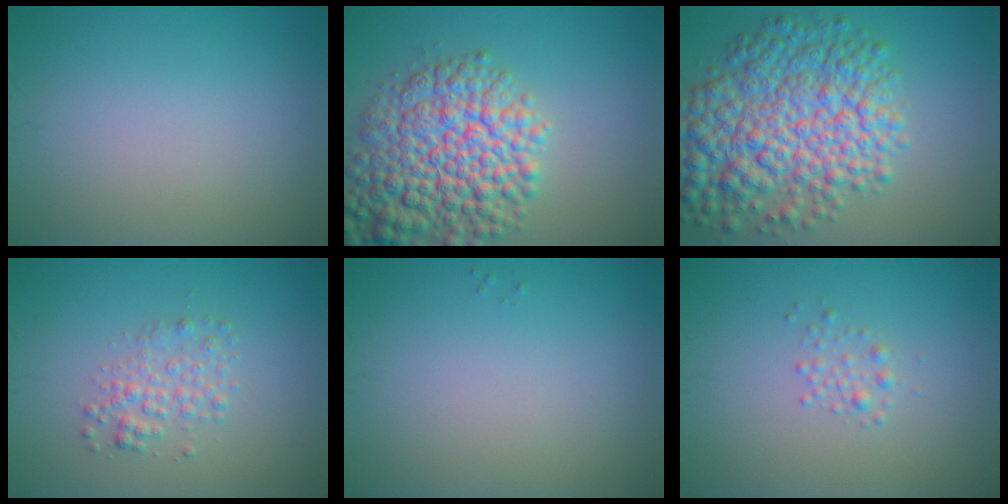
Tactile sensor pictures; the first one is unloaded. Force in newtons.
{"total": 9.5, "press": 9.4, "slide": 0.4}
{"total": 10.0, "press": 10.0, "slide": 0.2}
{"total": 2.3, "press": 2.3, "slide": 0.1}
{"total": 0.0}
{"total": 1.1, "press": 1.1, "slide": 0.0}